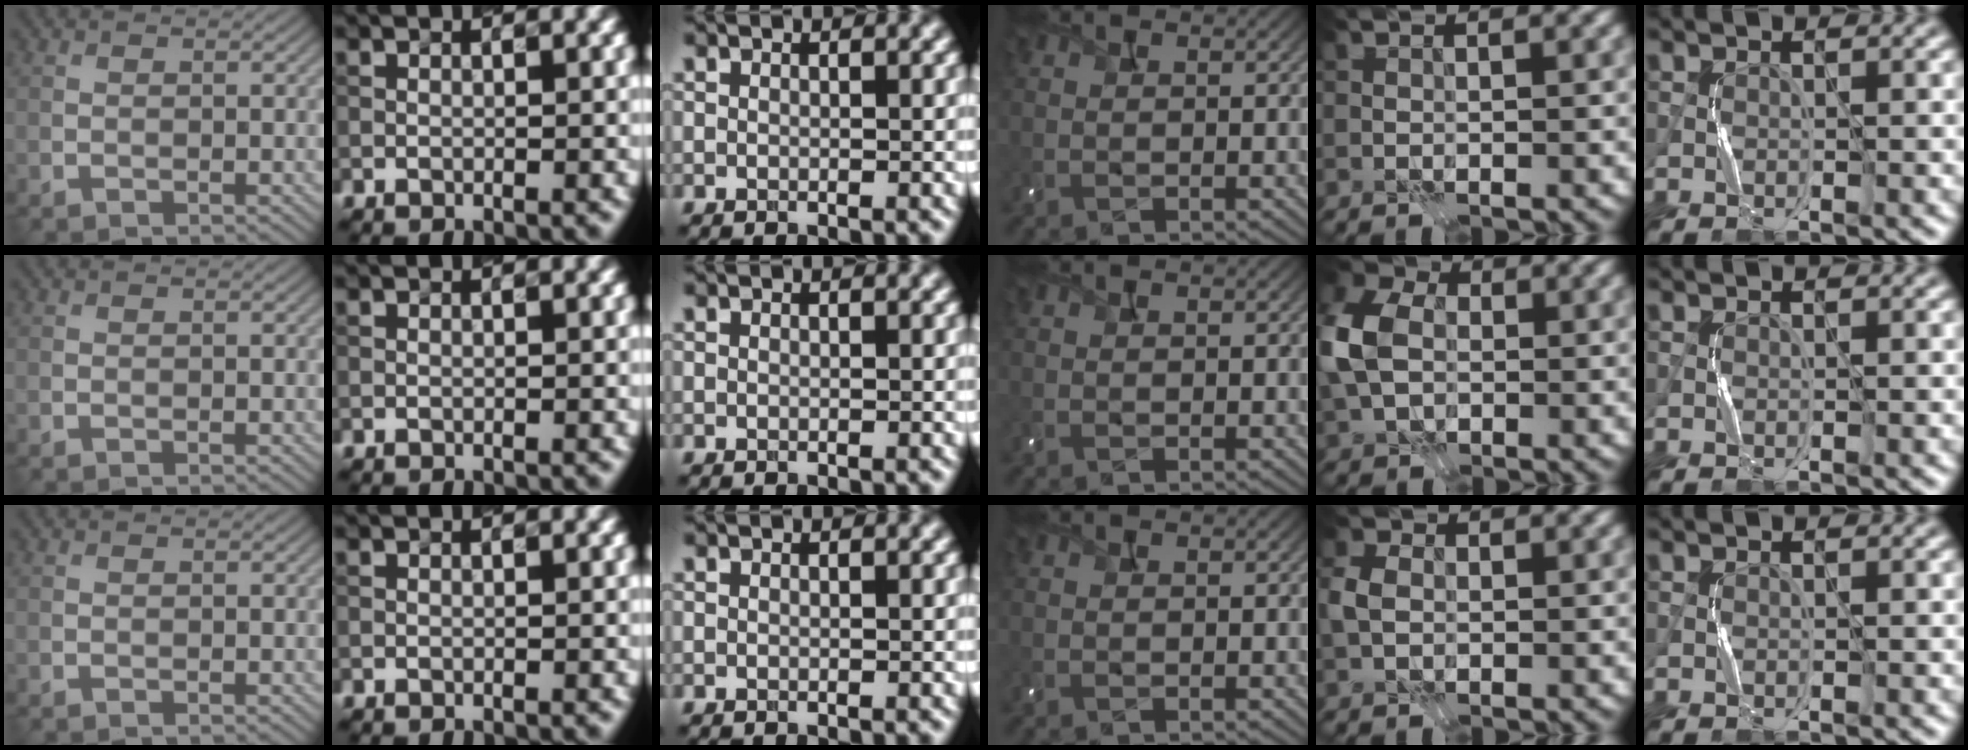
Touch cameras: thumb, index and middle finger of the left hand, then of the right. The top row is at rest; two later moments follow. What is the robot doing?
{"motion": "press", "object": "camera"}